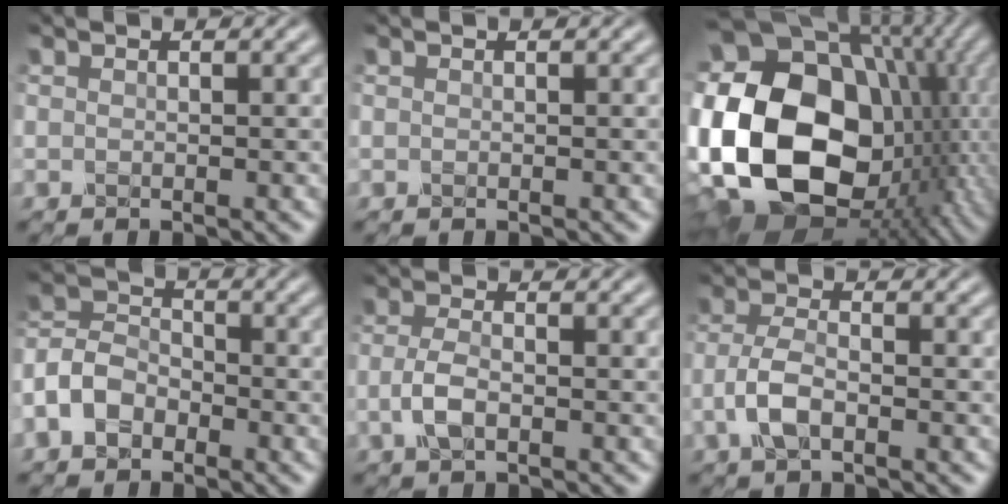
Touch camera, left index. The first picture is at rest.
{"total": 0.0}
{"total": 21.4, "force": [-1.7, 15.1, 15.1], "torque": [-0.354, -0.003, -0.021]}
{"total": 4.4, "force": [-2.5, 2.8, 2.3], "torque": [-0.058, 0.011, -0.059]}
{"total": 2.3, "force": [-0.8, 0.7, 2.1], "torque": [-0.053, 0.003, -0.015]}
{"total": 3.0, "force": [-1.4, 1.0, 2.5], "torque": [-0.060, 0.005, -0.032]}